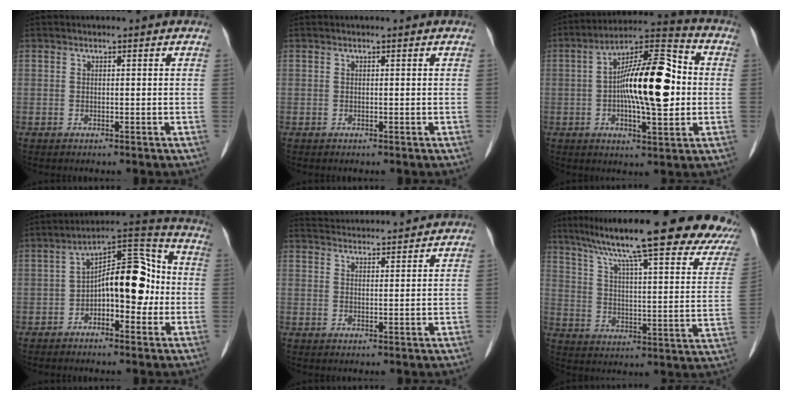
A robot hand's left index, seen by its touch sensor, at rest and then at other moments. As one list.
[{"total": 0.0}, {"total": 15.9, "force": [0.0, 4.4, 15.2], "torque": [-0.258, 0.027, -0.004]}, {"total": 11.5, "force": [-1.3, 5.1, 10.2], "torque": [-0.162, 0.044, -0.022]}, {"total": 10.5, "force": [10.3, 0.5, 2.0], "torque": [-0.036, 0.026, 0.144]}, {"total": 30.2, "force": [23.5, 4.3, 18.4], "torque": [-0.250, -0.009, 0.307]}]